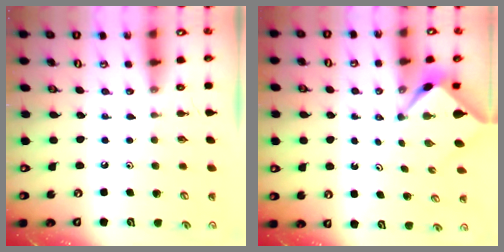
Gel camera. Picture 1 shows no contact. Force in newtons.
{"total": 2.5, "press": 2.5, "slide": 0.2}